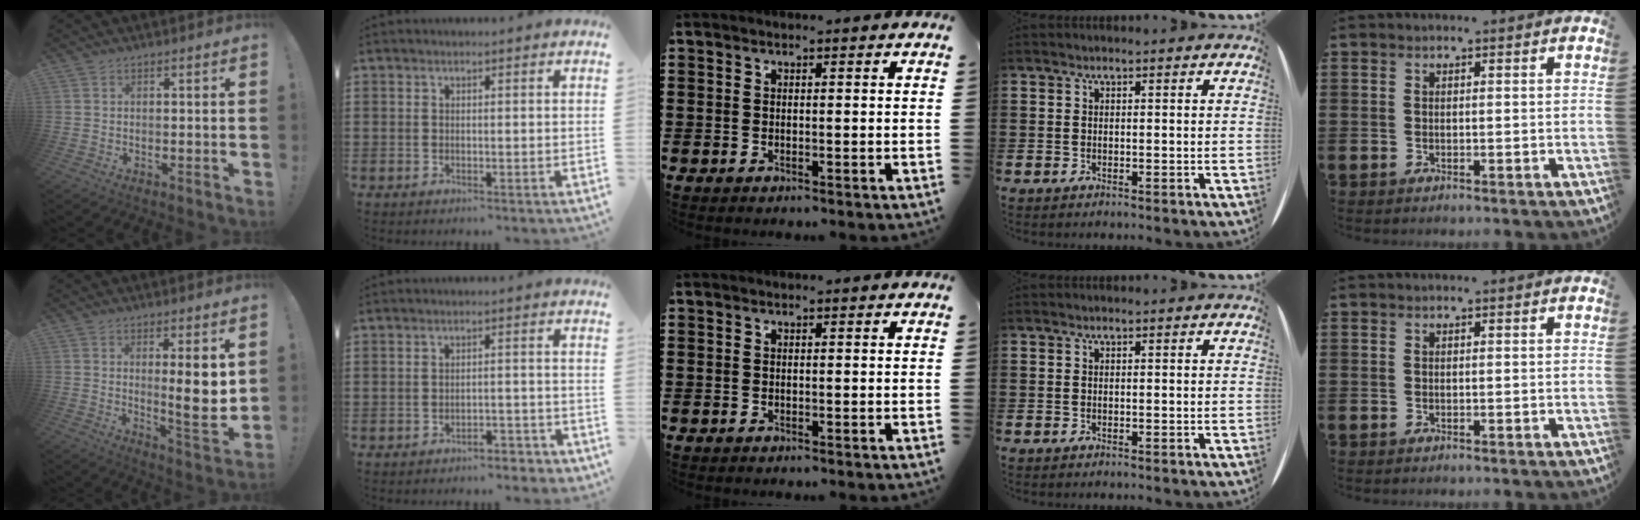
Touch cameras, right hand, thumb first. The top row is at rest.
{"thumb": {"total": 9.5, "force": [1.9, 1.1, 9.2], "torque": [-0.120, -0.026, 0.024]}, "index": {"total": 2.7, "force": [-2.6, 0.5, 0.6], "torque": [-0.016, 0.002, -0.053]}}